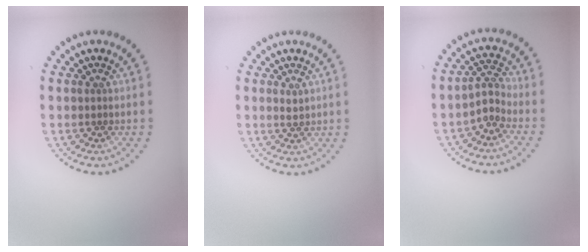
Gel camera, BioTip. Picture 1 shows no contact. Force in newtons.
{"total": 0.9, "press": 0.9, "slide": 0.2}
{"total": 1.9, "press": 1.5, "slide": 1.2}